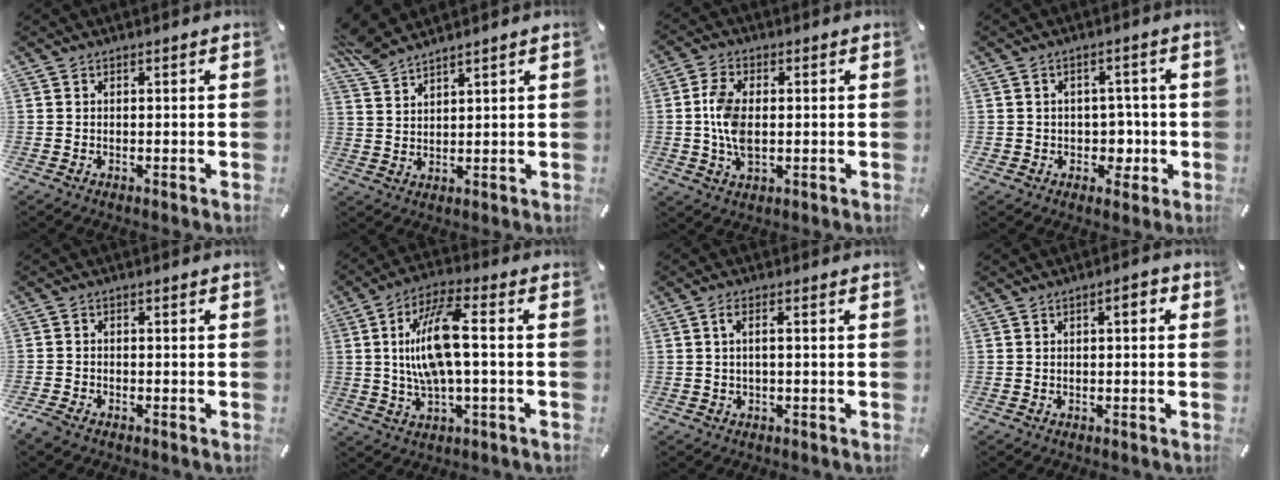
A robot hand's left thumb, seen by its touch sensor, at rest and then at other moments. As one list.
[{"total": 5.9, "force": [5.5, 0.8, 2.2], "torque": [-0.059, -0.021, 0.105]}, {"total": 8.5, "force": [0.1, 4.7, 7.1], "torque": [-0.171, -0.001, -0.005]}, {"total": 5.5, "force": [-0.4, 5.1, 2.2], "torque": [-0.025, 0.005, -0.009]}, {"total": 2.5, "force": [-2.1, 0.9, 1.0], "torque": [-0.030, 0.005, -0.043]}, {"total": 14.1, "force": [0.7, 4.8, 13.2], "torque": [-0.276, -0.002, 0.005]}, {"total": 2.5, "force": [0.0, 0.4, 2.4], "torque": [-0.045, 0.003, -0.001]}, {"total": 2.5, "force": [0.0, 1.0, 2.3], "torque": [-0.038, 0.006, -0.004]}]